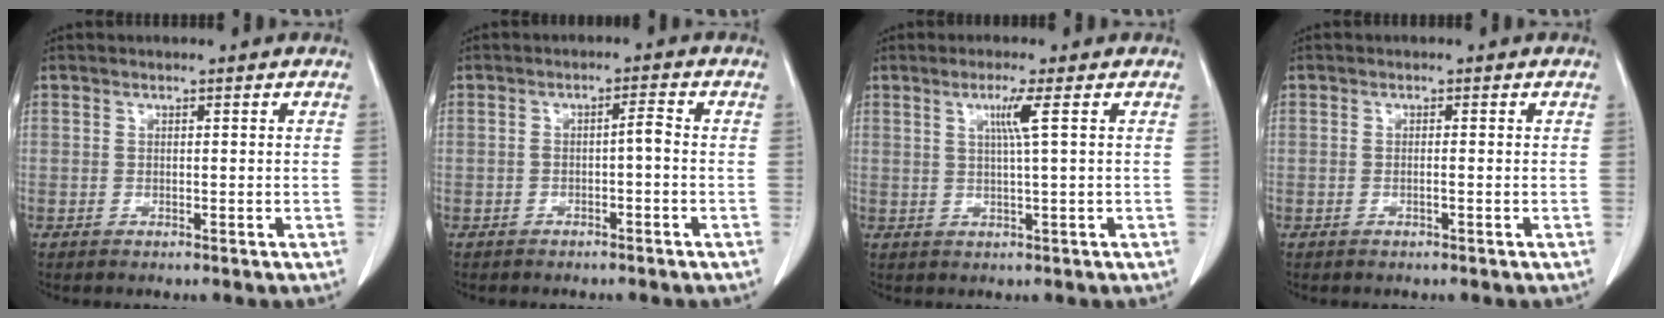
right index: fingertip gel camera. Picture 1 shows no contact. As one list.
[{"total": 1.9, "force": [-0.6, 0.2, 1.8], "torque": [-0.026, 0.004, -0.012]}, {"total": 3.3, "force": [1.1, -0.9, 3.0], "torque": [-0.059, -0.002, 0.020]}, {"total": 0.5, "force": [-0.2, -0.1, 0.5], "torque": [-0.007, 0.002, -0.004]}]